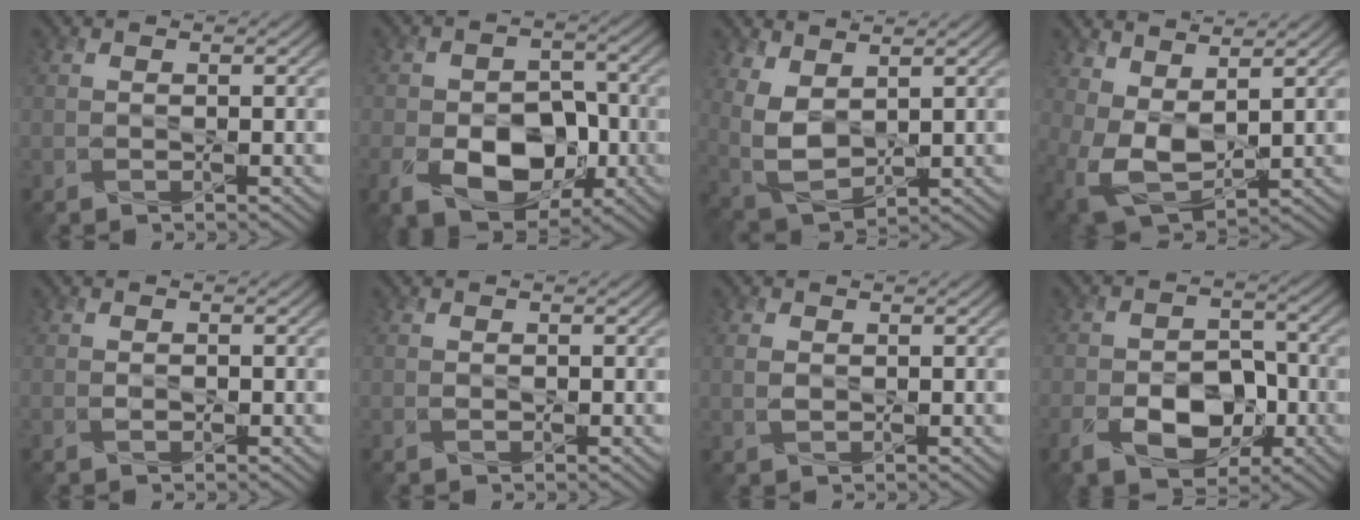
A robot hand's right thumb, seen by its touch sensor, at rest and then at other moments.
{"total": 11.1, "force": [-3.9, 7.2, 7.4], "torque": [-0.144, -0.023, -0.061]}
{"total": 6.5, "force": [2.6, 3.6, 4.7], "torque": [-0.124, -0.005, 0.056]}
{"total": 8.1, "force": [3.1, 4.4, 6.0], "torque": [-0.149, -0.005, 0.062]}
{"total": 0.8, "force": [-0.3, 0.5, 0.6], "torque": [-0.011, -0.002, -0.004]}
{"total": 0.5, "force": [-0.1, 0.4, 0.4], "torque": [-0.007, -0.003, -0.002]}
{"total": 1.6, "force": [0.2, 1.1, 1.1], "torque": [-0.031, 0.000, 0.005]}
{"total": 9.6, "force": [-3.9, 6.0, 6.4], "torque": [-0.120, -0.011, -0.068]}